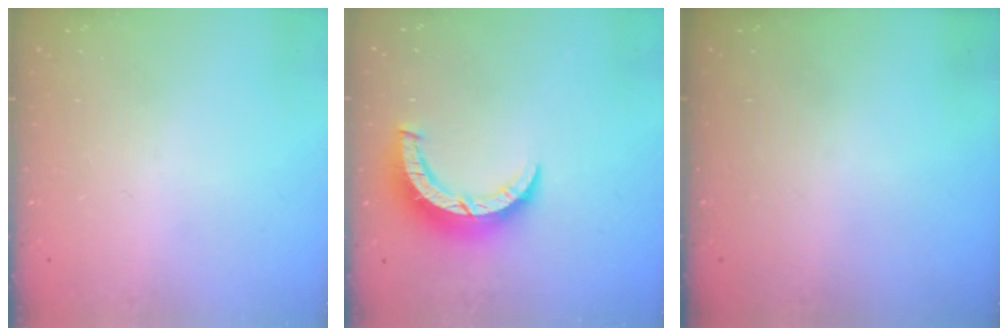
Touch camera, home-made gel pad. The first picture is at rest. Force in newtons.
{"total": 8.3, "press": 8.3, "slide": 0.6}
{"total": 0.0}